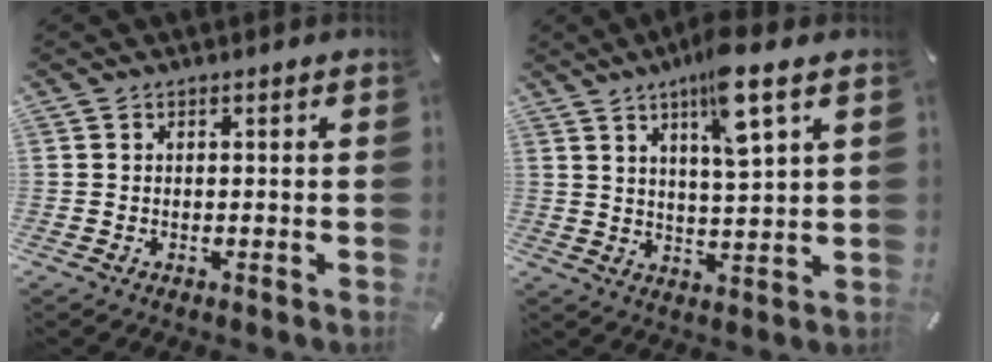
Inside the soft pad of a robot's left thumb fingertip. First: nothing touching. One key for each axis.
{"total": 10.2, "fx": 6.1, "fy": 1.9, "fz": 8.0, "tx": -0.129, "ty": -0.026, "tz": 0.100}